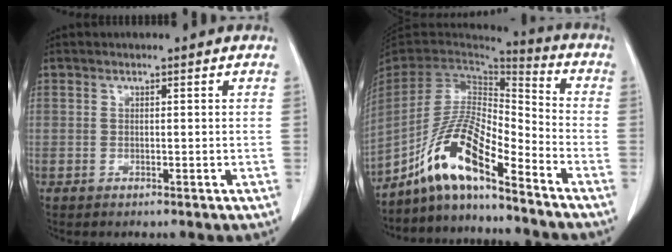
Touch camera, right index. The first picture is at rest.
{"total": 13.5, "force": [-9.4, 1.8, 9.5], "torque": [-0.191, 0.006, -0.175]}